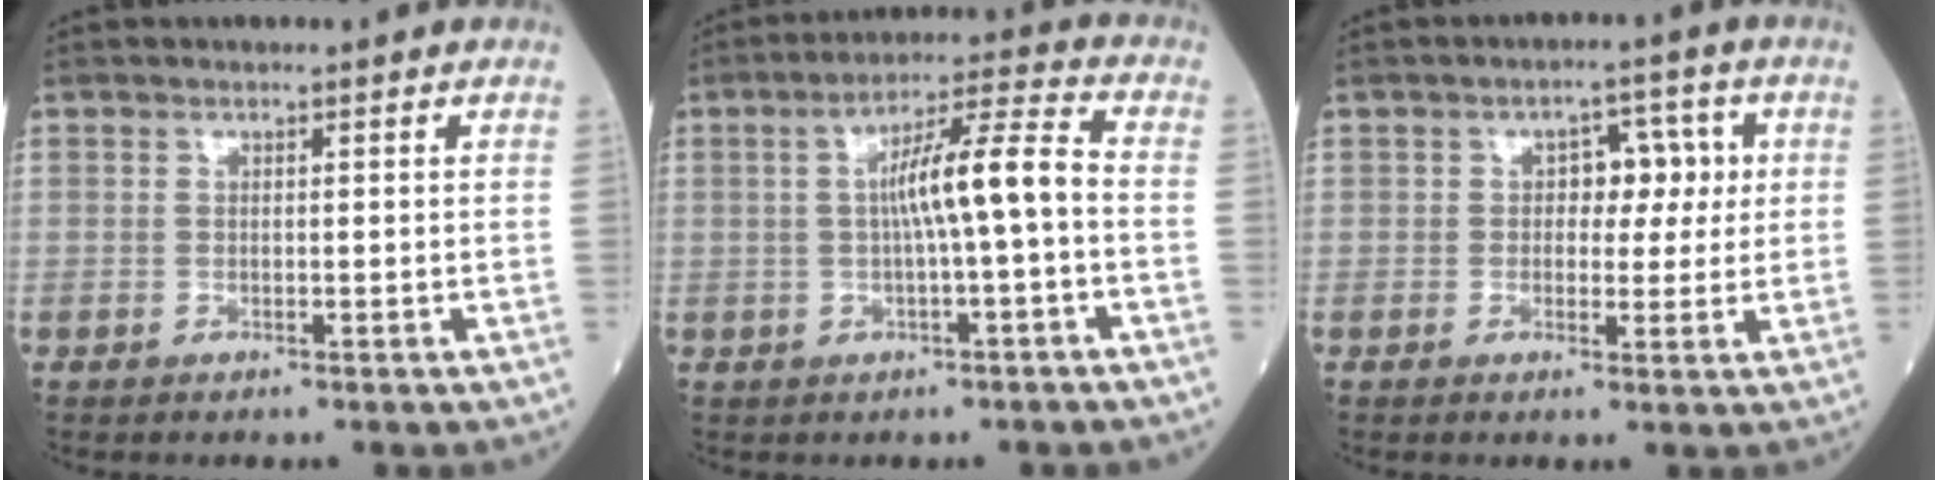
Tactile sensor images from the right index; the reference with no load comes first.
{"total": 8.9, "force": [-0.4, 0.3, 8.9], "torque": [-0.149, 0.023, -0.011]}
{"total": 5.1, "force": [0.8, 3.1, 4.0], "torque": [-0.049, 0.017, 0.012]}